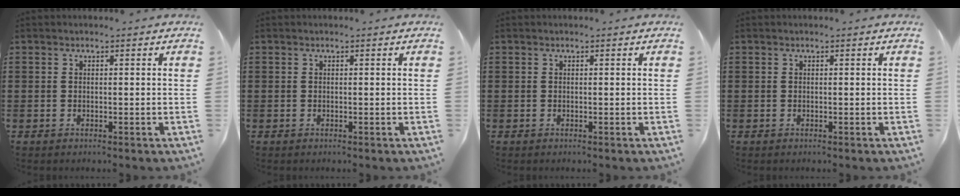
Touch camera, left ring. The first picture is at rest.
{"total": 0.0}
{"total": 0.0}
{"total": 0.0}